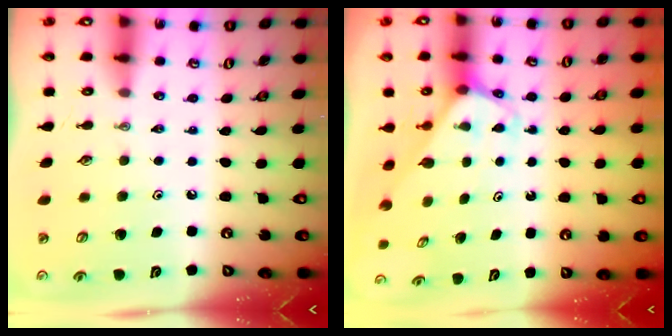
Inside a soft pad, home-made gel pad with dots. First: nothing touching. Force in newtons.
{"total": 2.7, "press": 2.7, "slide": 0.2}